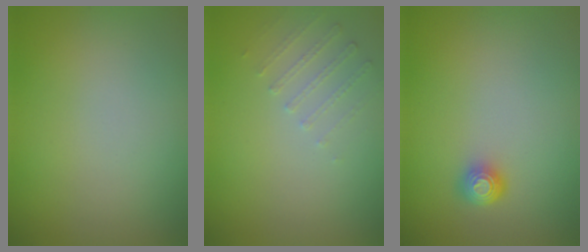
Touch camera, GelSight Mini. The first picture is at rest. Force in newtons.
{"total": 1.1, "press": 0.7, "slide": 0.8}
{"total": 1.6, "press": 1.3, "slide": 0.9}